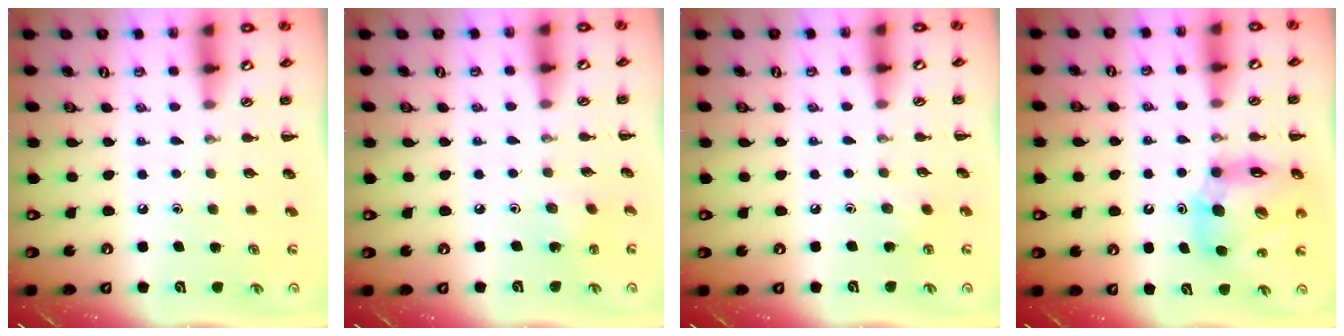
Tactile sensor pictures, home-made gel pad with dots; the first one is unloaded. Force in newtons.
{"total": 1.8, "press": 1.7, "slide": 0.7}
{"total": 2.6, "press": 2.5, "slide": 0.8}
{"total": 13.8, "press": 13.2, "slide": 4.0}